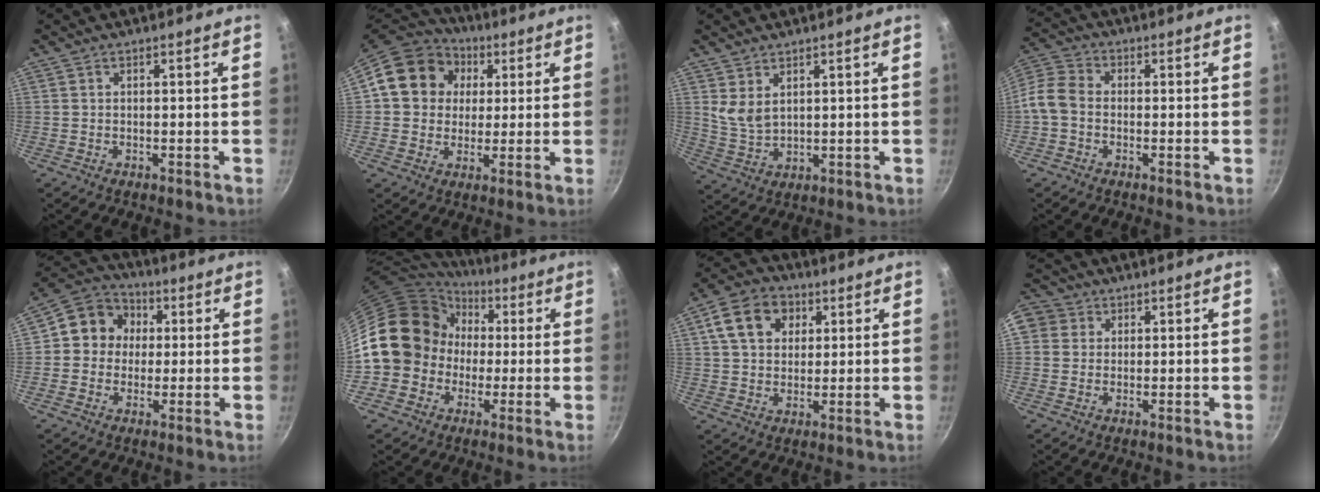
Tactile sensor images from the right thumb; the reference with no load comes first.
{"total": 15.1, "force": [3.6, 13.1, 6.7], "torque": [-0.094, 0.017, 0.049]}
{"total": 4.8, "force": [2.6, 2.6, 3.1], "torque": [-0.055, -0.026, 0.061]}
{"total": 6.3, "force": [-1.6, 4.8, 3.8], "torque": [-0.074, 0.025, -0.050]}
{"total": 9.8, "force": [1.3, 8.9, 3.9], "torque": [-0.029, 0.014, -0.001]}
{"total": 16.0, "force": [0.9, 14.2, 7.2], "torque": [-0.098, 0.042, 0.010]}
{"total": 11.2, "force": [4.0, 8.5, 6.0], "torque": [-0.086, 0.004, 0.057]}
{"total": 7.0, "force": [2.0, 6.3, 2.3], "torque": [-0.024, 0.009, 0.023]}